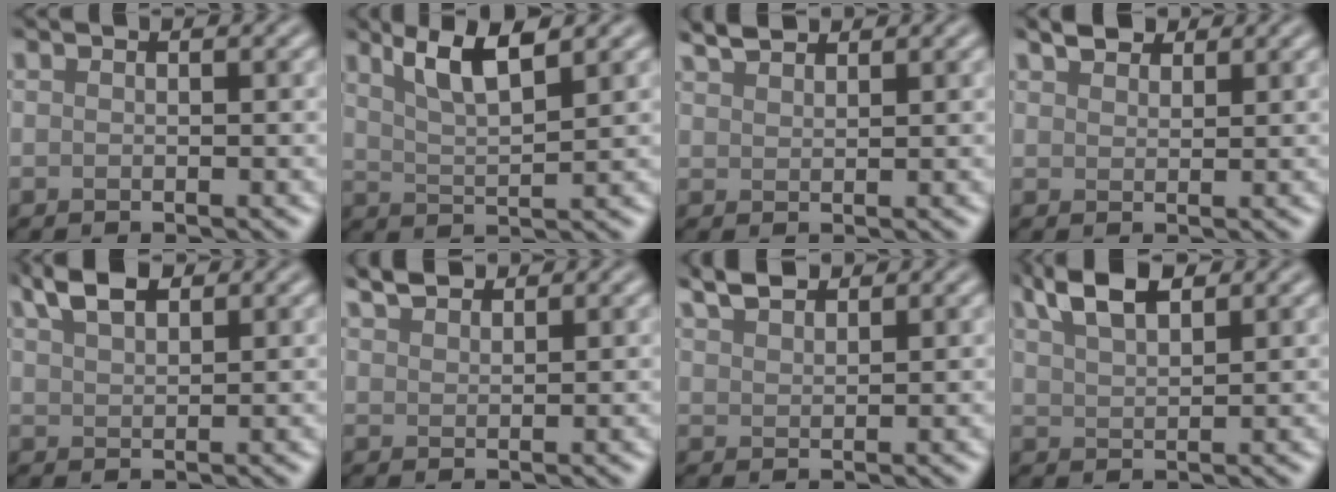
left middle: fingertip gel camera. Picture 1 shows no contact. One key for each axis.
{"total": 4.4, "fx": 2.7, "fy": 1.0, "fz": 3.3, "tx": -0.057, "ty": 0.003, "tz": 0.053}
{"total": 2.1, "fx": 2.0, "fy": 0.4, "fz": 0.5, "tx": -0.008, "ty": 0.006, "tz": 0.044}
{"total": 1.8, "fx": 1.6, "fy": 0.6, "fz": 0.3, "tx": -0.008, "ty": 0.004, "tz": 0.037}
{"total": 3.4, "fx": 2.5, "fy": 1.3, "fz": 2.0, "tx": -0.043, "ty": 0.009, "tz": 0.052}
{"total": 2.3, "fx": 2.2, "fy": 0.5, "fz": 0.6, "tx": -0.010, "ty": 0.007, "tz": 0.048}
{"total": 2.8, "fx": 2.5, "fy": 0.7, "fz": 1.1, "tx": -0.021, "ty": 0.009, "tz": 0.052}
{"total": 4.3, "fx": 3.1, "fy": 1.5, "fz": 2.7, "tx": -0.055, "ty": 0.009, "tz": 0.061}